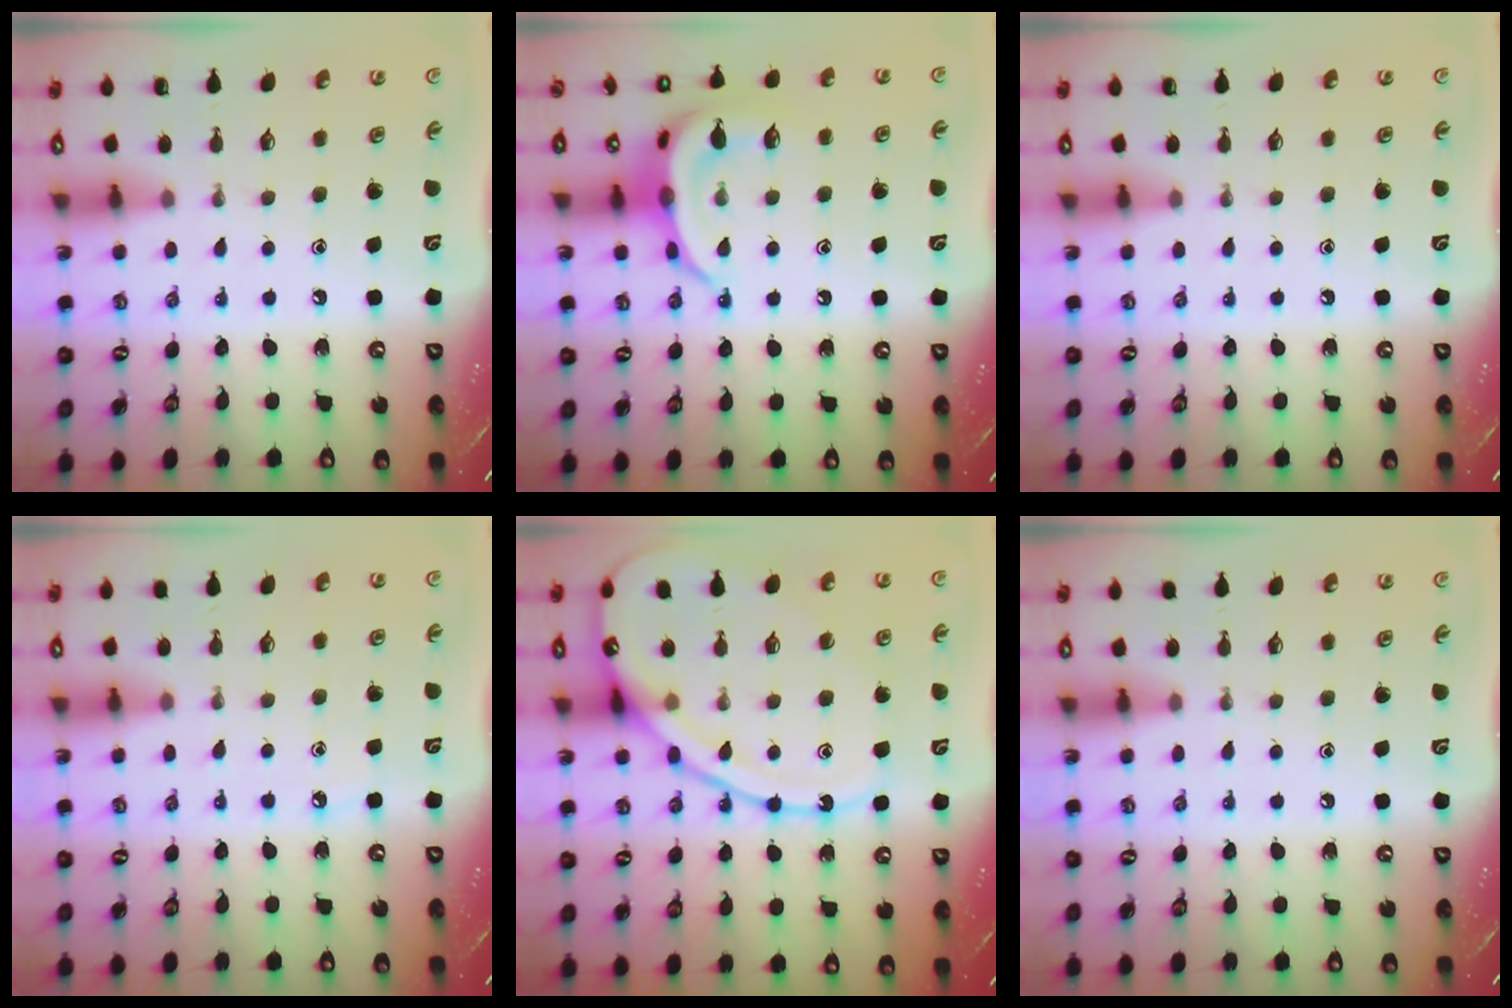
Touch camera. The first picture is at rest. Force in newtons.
{"total": 15.3, "press": 15.3, "slide": 0.7}
{"total": 0.0}
{"total": 4.3, "press": 4.2, "slide": 0.6}
{"total": 15.1, "press": 15.0, "slide": 1.4}
{"total": 2.9, "press": 2.9, "slide": 0.5}